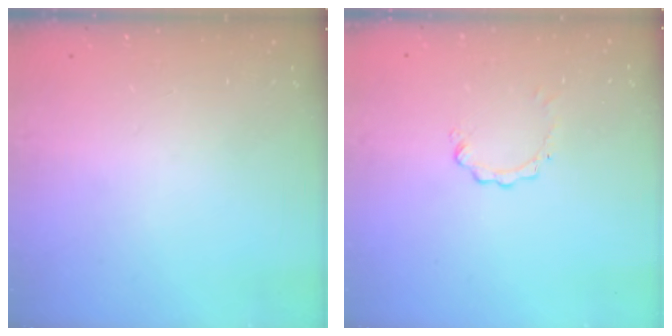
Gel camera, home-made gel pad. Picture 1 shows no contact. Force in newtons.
{"total": 0.8, "press": 0.8, "slide": 0.1}